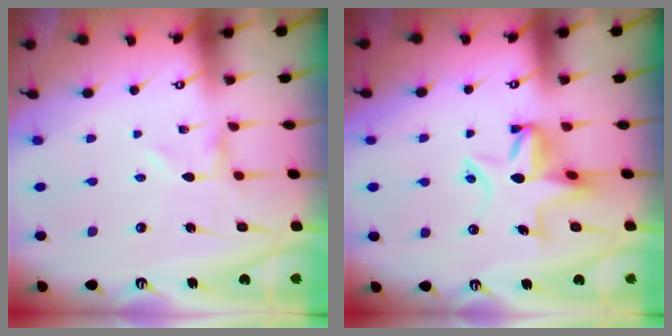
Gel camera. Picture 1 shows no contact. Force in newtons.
{"total": 8.6, "press": 8.5, "slide": 1.3}